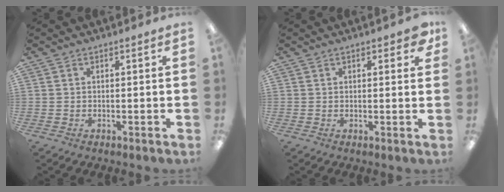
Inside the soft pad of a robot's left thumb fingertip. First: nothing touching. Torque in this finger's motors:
{"motor_torque": [-0.12, -0.25, -0.51, 0.20, 0.04]}